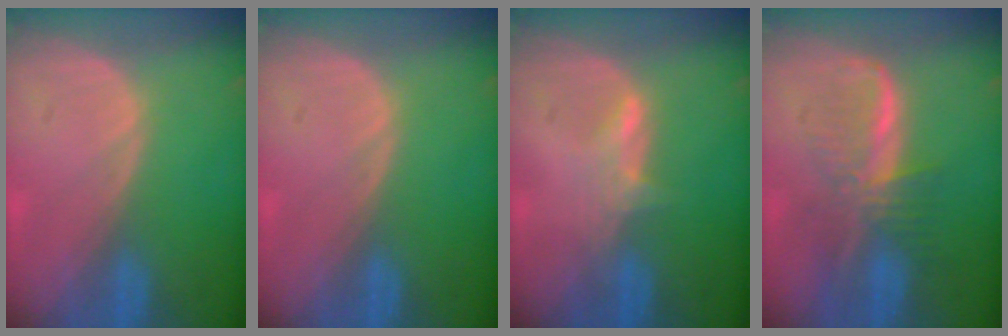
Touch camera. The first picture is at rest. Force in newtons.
{"total": 0.0}
{"total": 2.6, "press": 2.5, "slide": 0.3}
{"total": 6.9, "press": 6.4, "slide": 2.7}